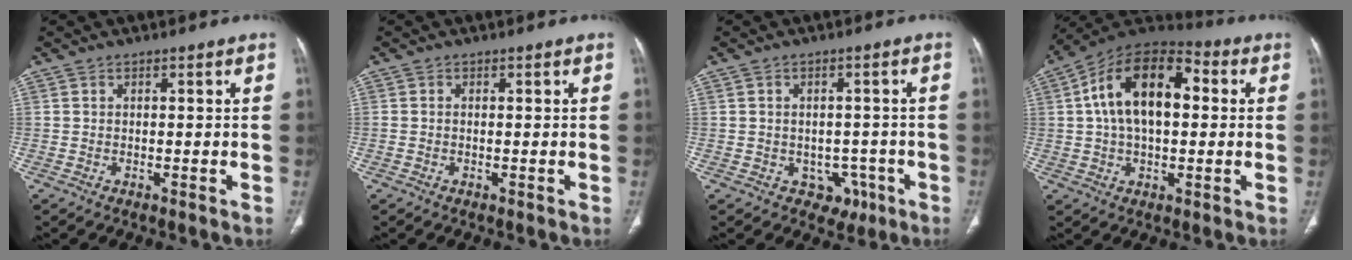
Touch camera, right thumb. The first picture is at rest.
{"total": 0.0}
{"total": 4.9, "force": [-1.9, 4.1, 1.8], "torque": [0.006, 0.014, -0.016]}
{"total": 17.6, "force": [2.9, 9.9, 14.2], "torque": [-0.230, 0.034, 0.040]}